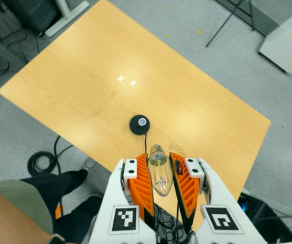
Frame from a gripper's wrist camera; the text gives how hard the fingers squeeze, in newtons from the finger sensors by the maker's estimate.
{"total": 21.0, "left": 23.3, "right": 18.7}